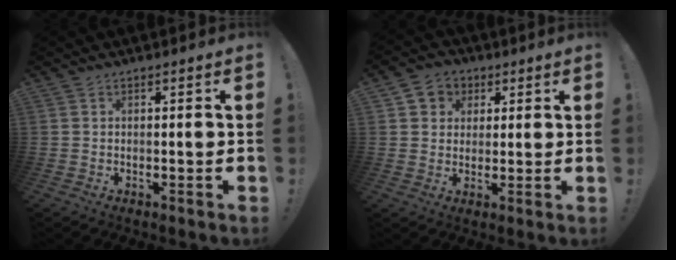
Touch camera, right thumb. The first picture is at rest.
{"total": 6.3, "force": [1.6, 5.9, 1.6], "torque": [-0.024, -0.002, 0.035]}